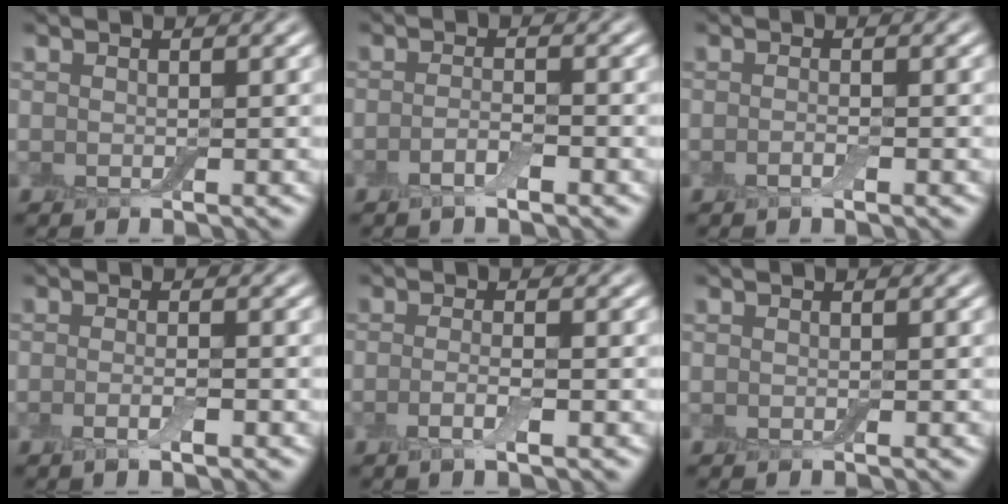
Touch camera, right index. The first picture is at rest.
{"total": 1.8, "force": [-1.0, 0.5, 1.5], "torque": [-0.030, 0.001, -0.023]}
{"total": 0.9, "force": [-0.5, 0.2, 0.8], "torque": [-0.016, -0.003, -0.010]}
{"total": 1.7, "force": [-0.7, 0.3, 1.5], "torque": [-0.030, -0.007, -0.016]}
{"total": 2.0, "force": [-0.7, 0.4, 1.8], "torque": [-0.038, -0.004, -0.018]}
{"total": 0.0}